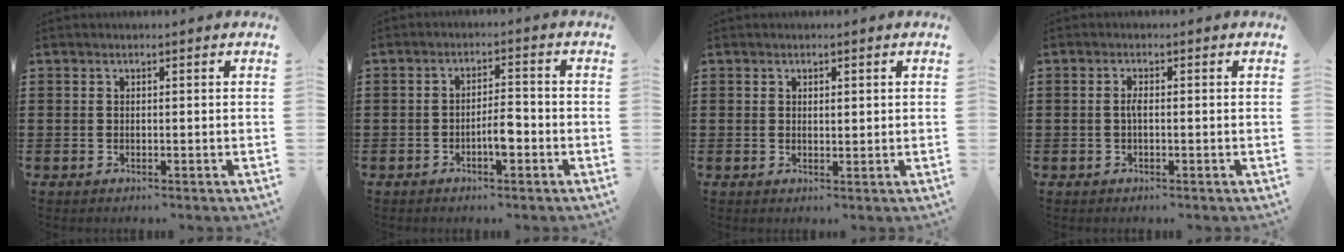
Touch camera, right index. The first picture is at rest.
{"total": 4.0, "force": [-1.6, 1.2, 3.5], "torque": [-0.068, 0.003, -0.031]}
{"total": 0.8, "force": [0.4, 0.4, 0.6], "torque": [-0.012, 0.006, 0.007]}
{"total": 1.6, "force": [-0.2, 0.4, 1.5], "torque": [-0.030, 0.002, -0.005]}